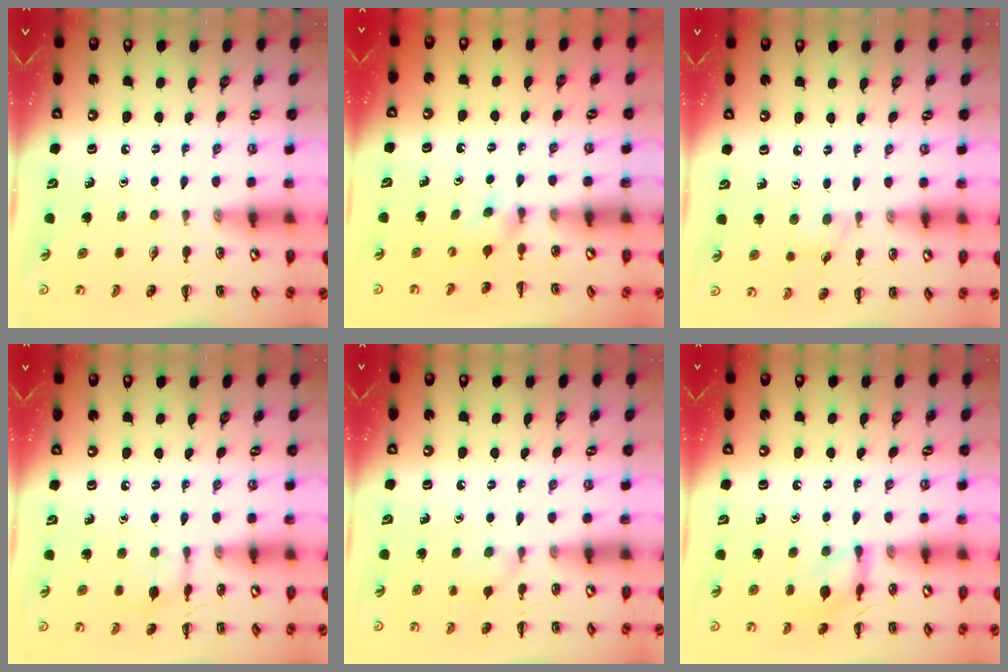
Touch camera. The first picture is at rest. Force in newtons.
{"total": 2.5, "press": 2.4, "slide": 0.9}
{"total": 5.4, "press": 5.0, "slide": 2.1}
{"total": 6.5, "press": 6.3, "slide": 1.6}
{"total": 6.9, "press": 6.4, "slide": 2.4}
{"total": 11.4, "press": 11.4, "slide": 0.9}